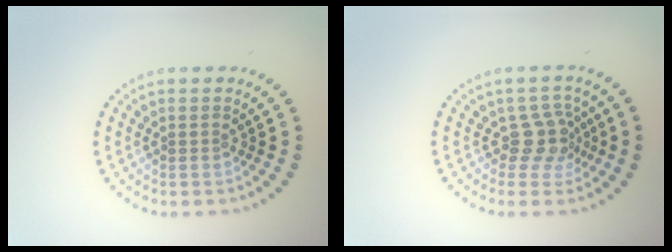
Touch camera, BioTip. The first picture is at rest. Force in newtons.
{"total": 2.6, "press": 2.0, "slide": 1.6}